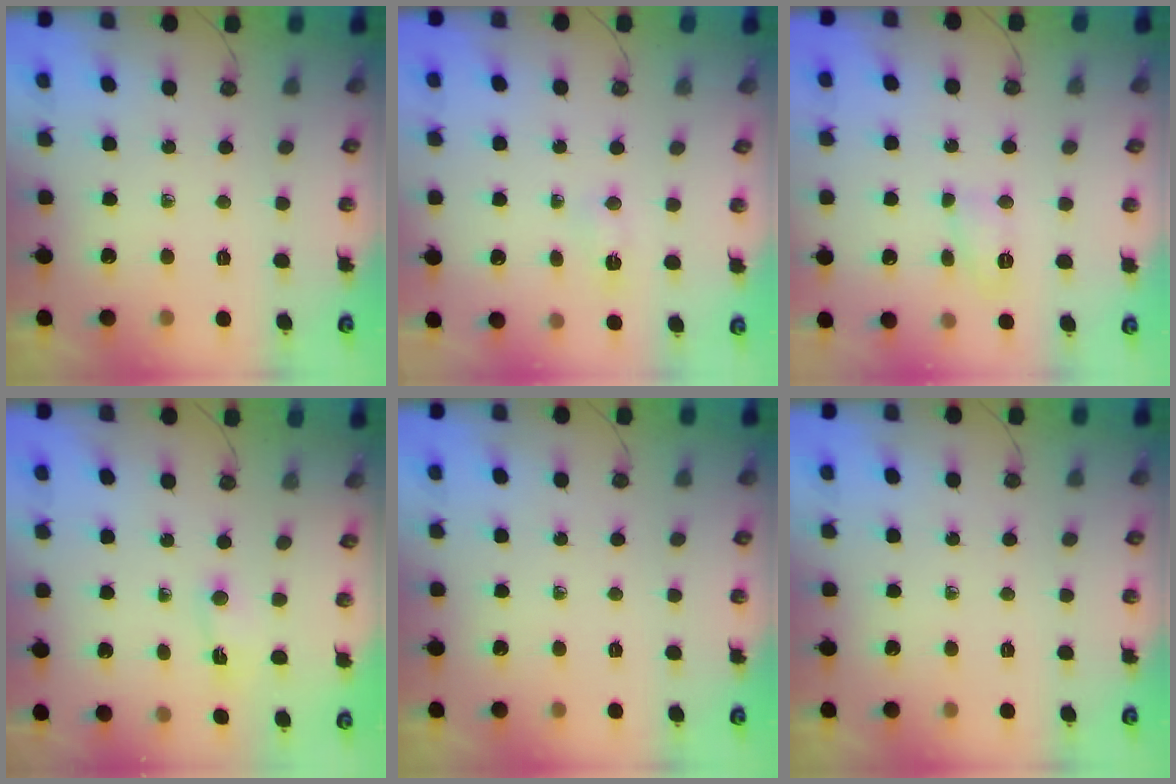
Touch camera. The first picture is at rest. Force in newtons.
{"total": 2.7, "press": 2.6, "slide": 0.3}
{"total": 6.2, "press": 6.2, "slide": 0.4}
{"total": 1.1, "press": 1.0, "slide": 0.5}
{"total": 0.0}
{"total": 0.0}